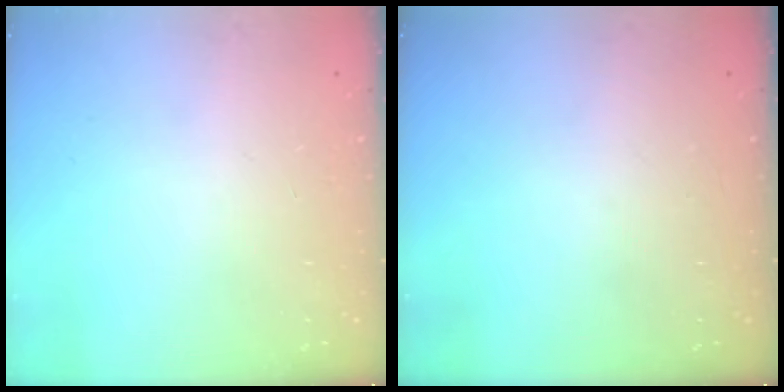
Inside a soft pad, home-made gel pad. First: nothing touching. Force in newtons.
{"total": 0.0}